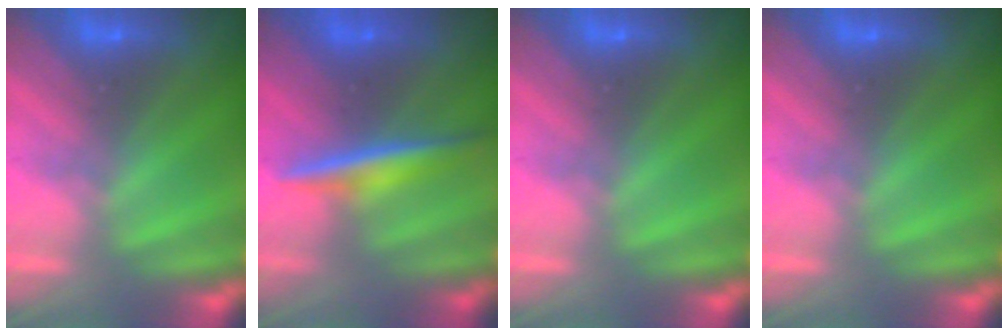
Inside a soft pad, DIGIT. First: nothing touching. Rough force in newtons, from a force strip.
{"total": 3.9}
{"total": 0.0}
{"total": 0.0}